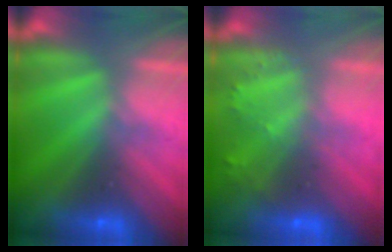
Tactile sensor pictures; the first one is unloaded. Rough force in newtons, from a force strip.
{"total": 2.3}